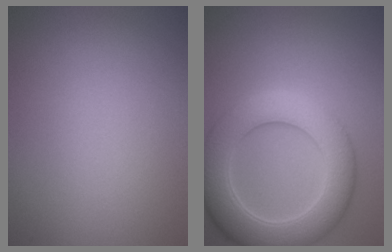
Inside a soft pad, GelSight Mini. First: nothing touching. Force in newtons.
{"total": 7.5, "press": 7.5, "slide": 0.2}